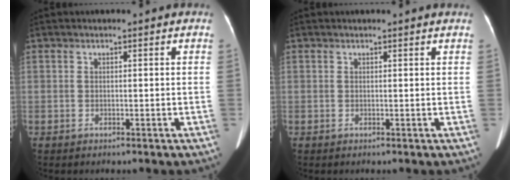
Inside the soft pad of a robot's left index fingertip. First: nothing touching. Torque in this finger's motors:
{"motor_torque": [-0.33, -0.85, -0.03, 0.02]}